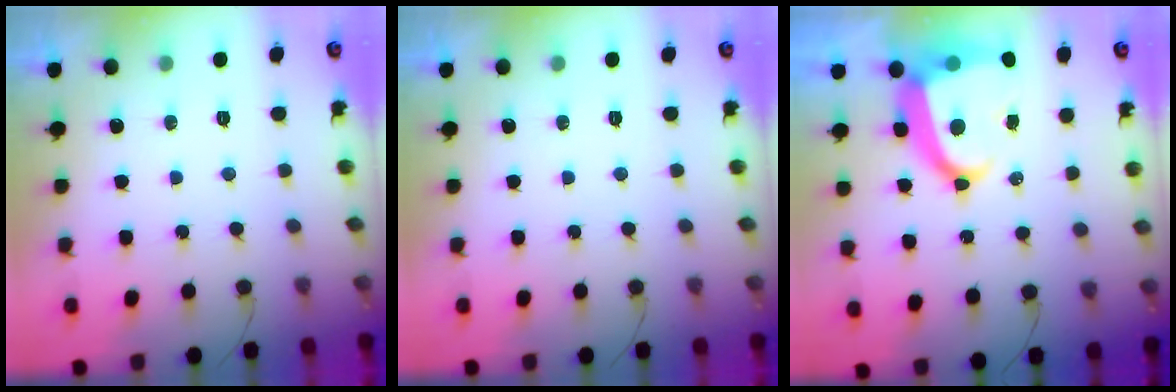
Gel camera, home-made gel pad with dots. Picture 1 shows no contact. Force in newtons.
{"total": 0.0}
{"total": 14.4, "press": 14.3, "slide": 1.6}